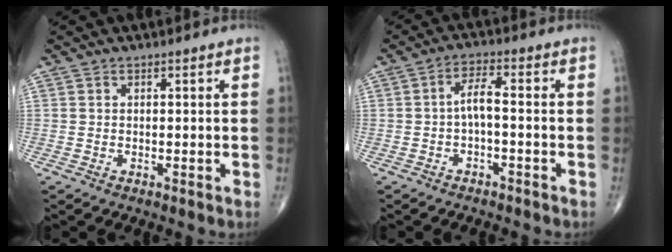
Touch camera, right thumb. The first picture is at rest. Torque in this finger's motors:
{"motor_torque": [2.52, 2.49, 0.33, -0.05, 0.12]}